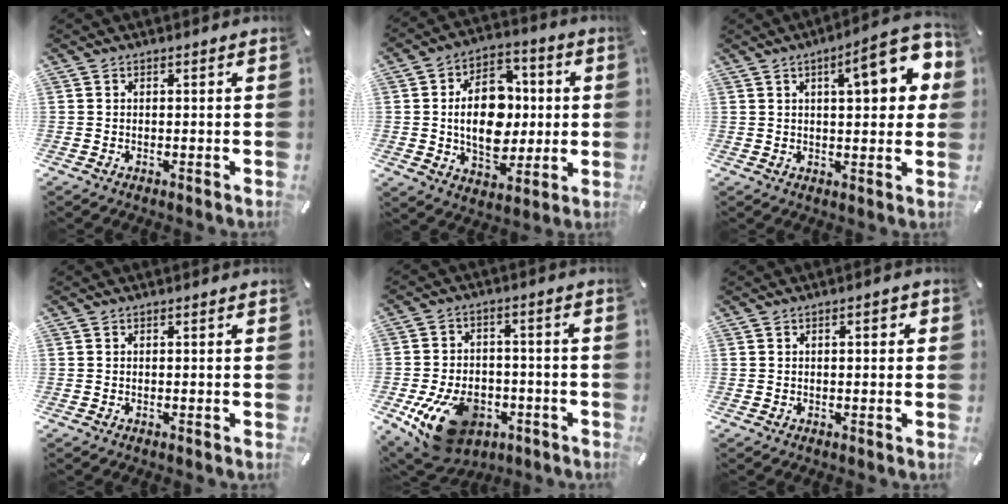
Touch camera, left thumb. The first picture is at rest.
{"total": 15.8, "force": [0.0, 11.6, 10.8], "torque": [-0.196, 0.008, -0.001]}
{"total": 13.7, "force": [5.2, 4.7, 11.7], "torque": [-0.149, -0.020, 0.078]}
{"total": 0.0}
{"total": 15.5, "force": [-7.1, 10.1, 9.3], "torque": [-0.168, 0.036, -0.114]}
{"total": 2.1, "force": [0.4, 0.9, 1.8], "torque": [-0.028, 0.005, 0.002]}